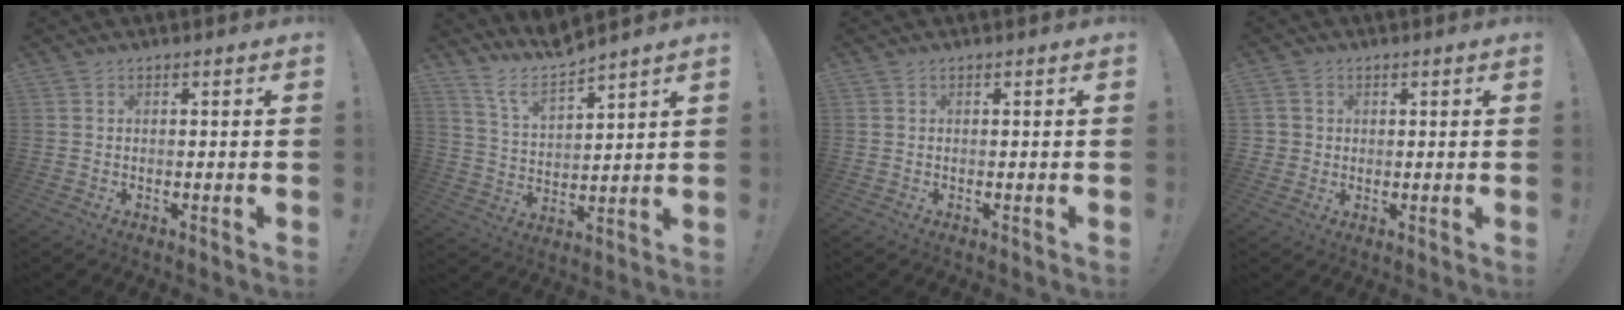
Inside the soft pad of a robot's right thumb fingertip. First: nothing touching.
{"total": 9.3, "force": [8.4, 1.8, 3.6], "torque": [-0.087, -0.060, 0.155]}
{"total": 0.0}
{"total": 3.2, "force": [0.8, 3.1, 0.6], "torque": [-0.009, 0.002, 0.015]}